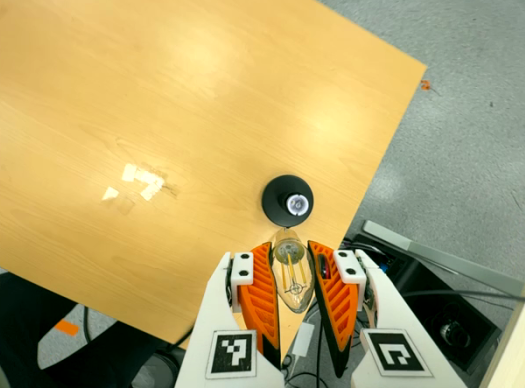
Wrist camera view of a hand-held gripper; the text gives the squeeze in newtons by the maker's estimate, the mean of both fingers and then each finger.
{"total": 21.6, "left": 24.3, "right": 18.9}